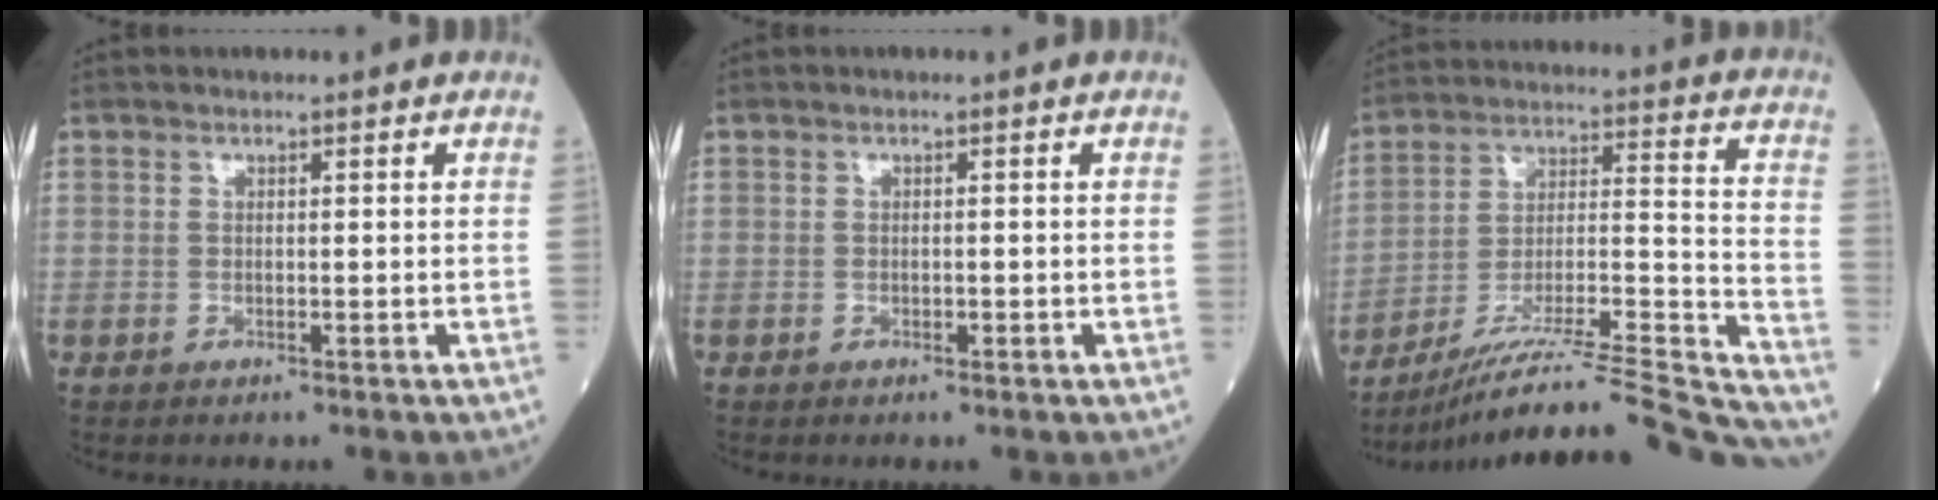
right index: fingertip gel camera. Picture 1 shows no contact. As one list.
[{"total": 0.7, "force": [-0.3, 0.3, 0.6], "torque": [-0.011, -0.001, -0.004]}, {"total": 29.1, "force": [-26.7, -0.3, 11.7], "torque": [-0.122, -0.015, -0.398]}]